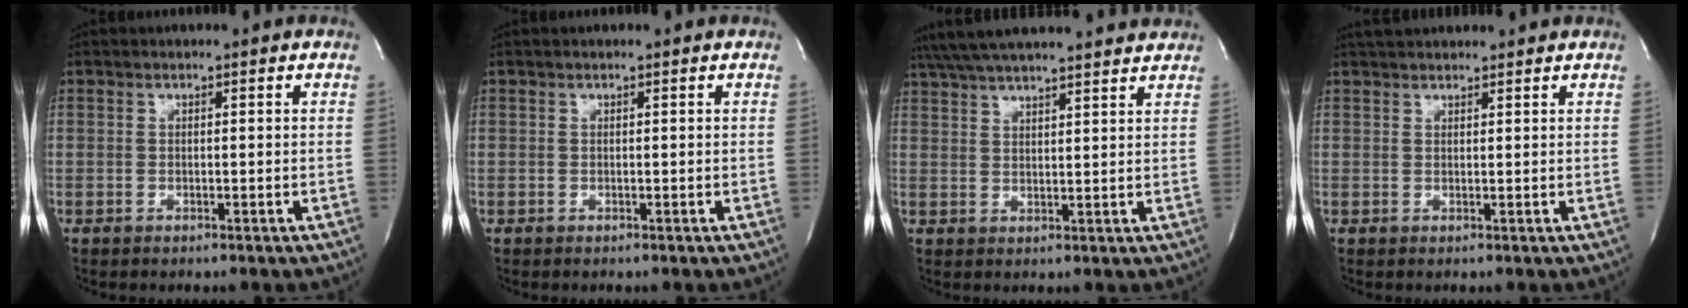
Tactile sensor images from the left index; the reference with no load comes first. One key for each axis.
{"total": 0.0}
{"total": 18.7, "fx": 16.9, "fy": 1.9, "fz": 7.9, "tx": -0.142, "ty": 0.047, "tz": 0.244}
{"total": 4.9, "fx": 4.6, "fy": 1.0, "fz": 1.5, "tx": -0.026, "ty": 0.034, "tz": 0.070}